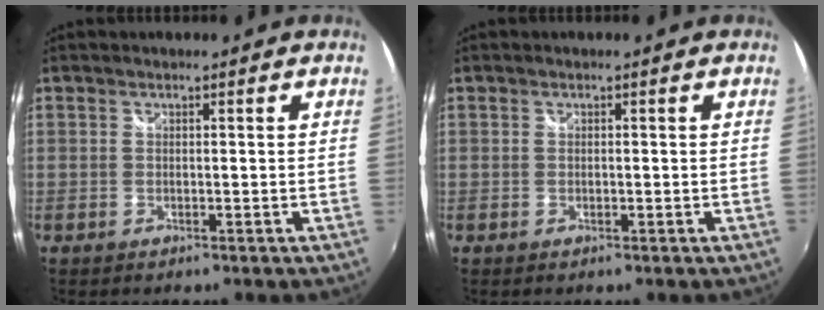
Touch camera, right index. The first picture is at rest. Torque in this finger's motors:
{"motor_torque": [-0.11, 0.00, -0.04, 0.00]}